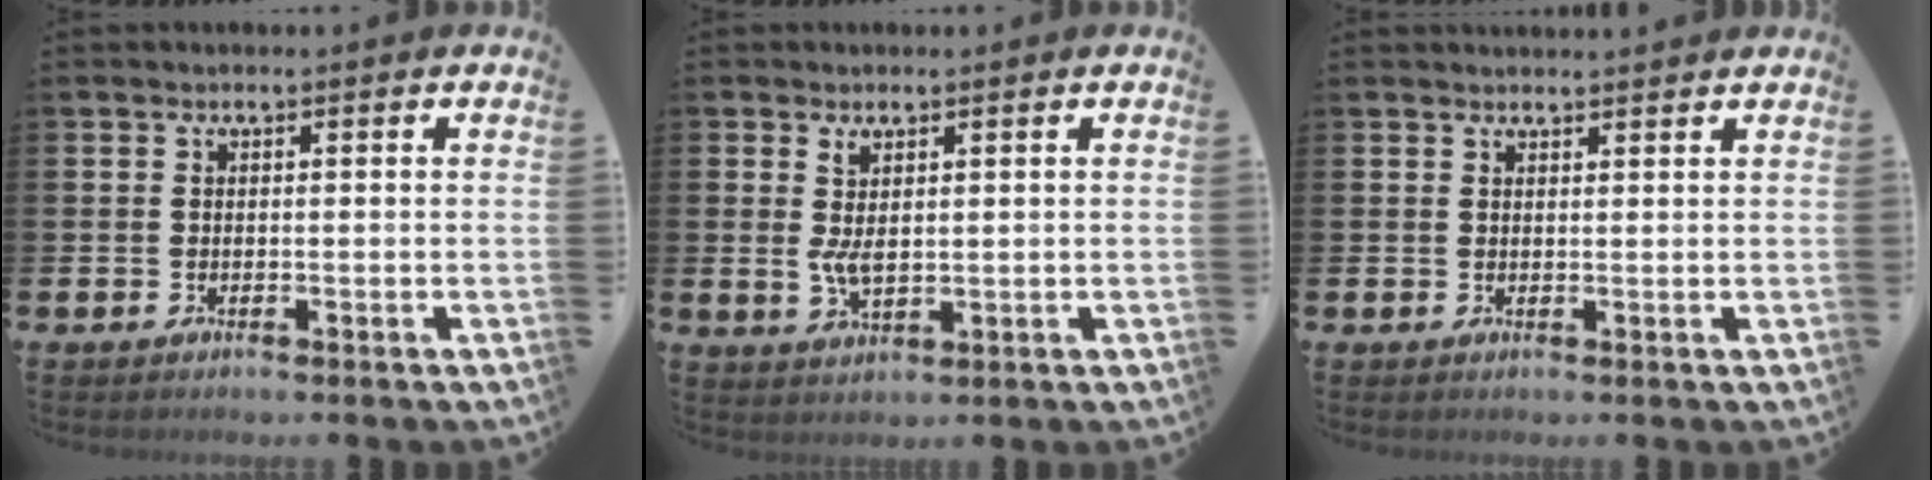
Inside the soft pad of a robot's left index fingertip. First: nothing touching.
{"total": 3.3, "force": [1.2, 1.5, 2.7], "torque": [-0.046, -0.001, 0.020]}
{"total": 1.5, "force": [1.5, 0.0, 0.1], "torque": [0.010, -0.009, 0.025]}